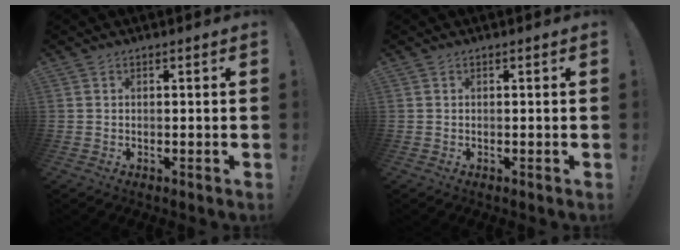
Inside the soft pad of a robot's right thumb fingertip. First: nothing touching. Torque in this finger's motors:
{"motor_torque": [-0.08, 0.08, 0.03, -0.05, 0.00]}